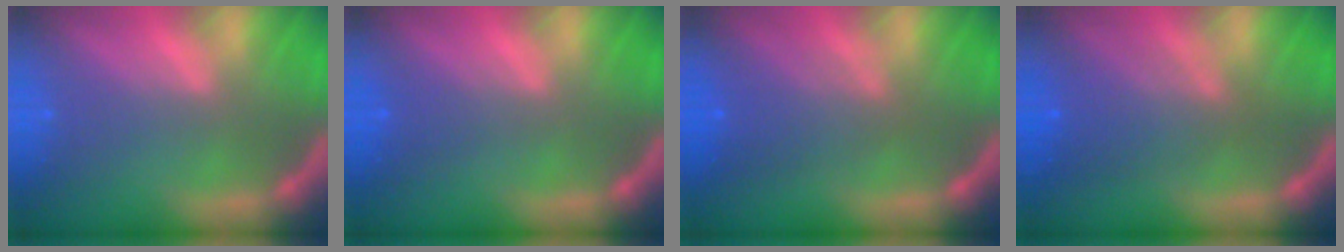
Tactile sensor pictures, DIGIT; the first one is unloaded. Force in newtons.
{"total": 1.5}
{"total": 4.1}
{"total": 5.1}